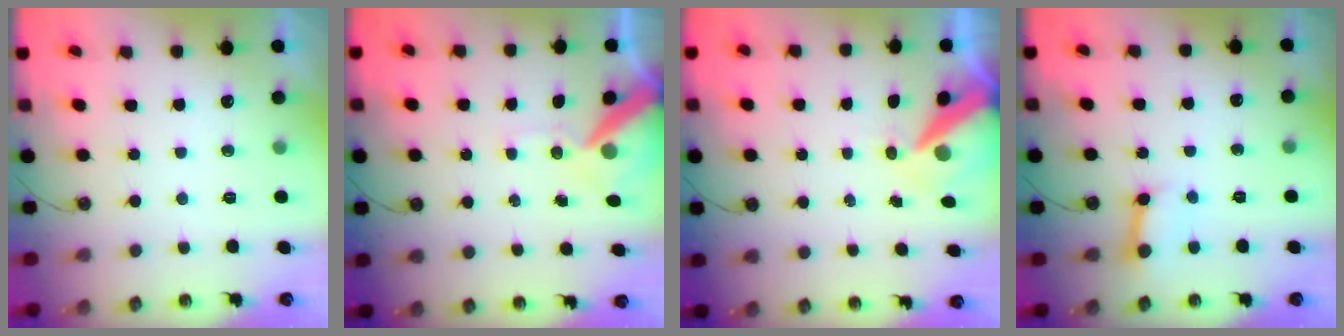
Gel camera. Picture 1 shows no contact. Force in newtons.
{"total": 11.1, "press": 10.9, "slide": 1.8}
{"total": 11.4, "press": 11.4, "slide": 1.2}
{"total": 6.9, "press": 6.8, "slide": 1.0}